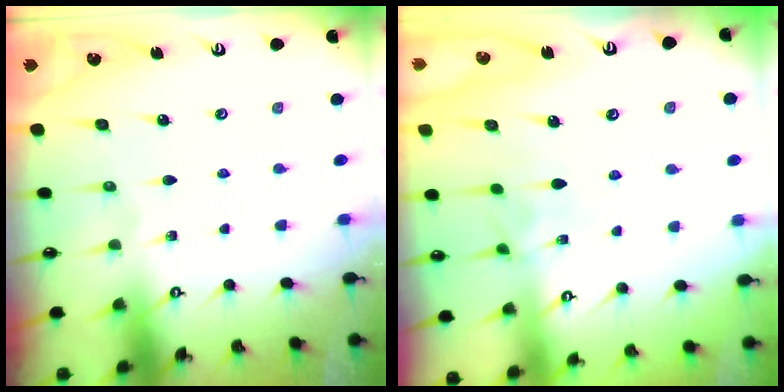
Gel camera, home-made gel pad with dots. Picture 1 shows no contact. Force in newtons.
{"total": 2.4, "press": 2.4, "slide": 0.7}